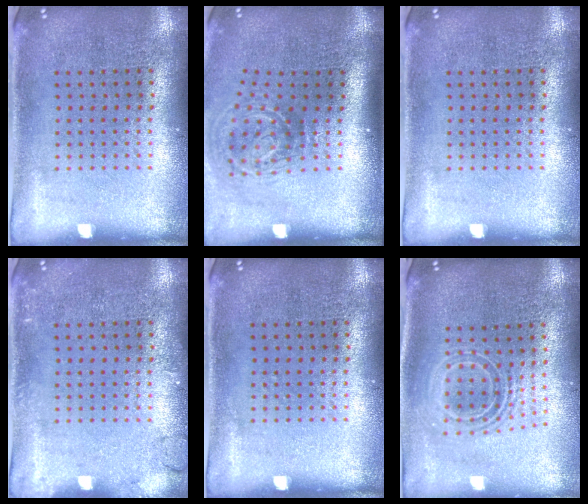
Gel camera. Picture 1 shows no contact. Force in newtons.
{"total": 2.1, "press": 1.2, "slide": 1.6}
{"total": 0.0}
{"total": 1.4, "press": 1.4, "slide": 0.2}
{"total": 0.0}
{"total": 1.8, "press": 1.4, "slide": 1.1}